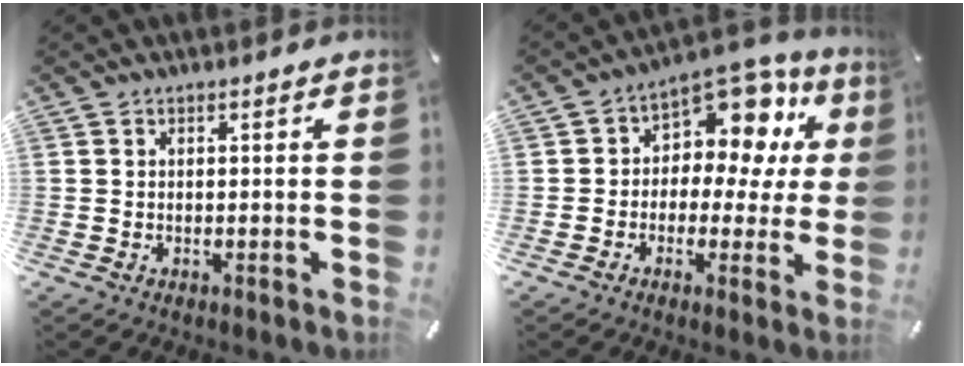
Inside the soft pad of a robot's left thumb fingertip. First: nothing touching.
{"total": 11.4, "force": [4.9, 7.8, 6.6], "torque": [-0.091, -0.043, 0.088]}